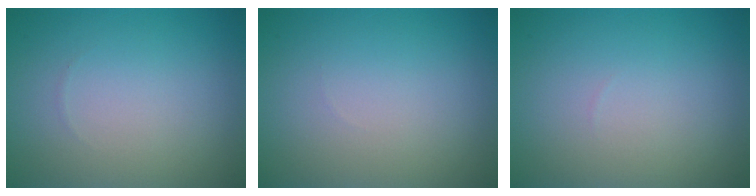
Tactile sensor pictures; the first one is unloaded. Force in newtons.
{"total": 0.0}
{"total": 0.0}